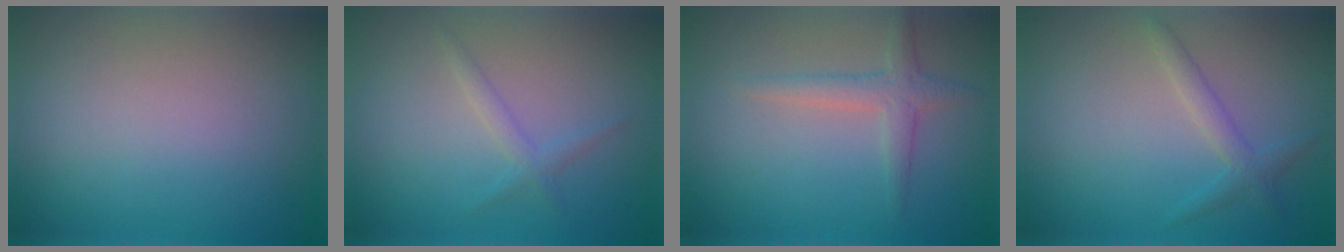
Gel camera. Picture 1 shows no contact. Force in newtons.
{"total": 1.4, "press": 1.4, "slide": 0.1}
{"total": 2.2, "press": 2.2, "slide": 0.1}
{"total": 1.7, "press": 1.7, "slide": 0.1}